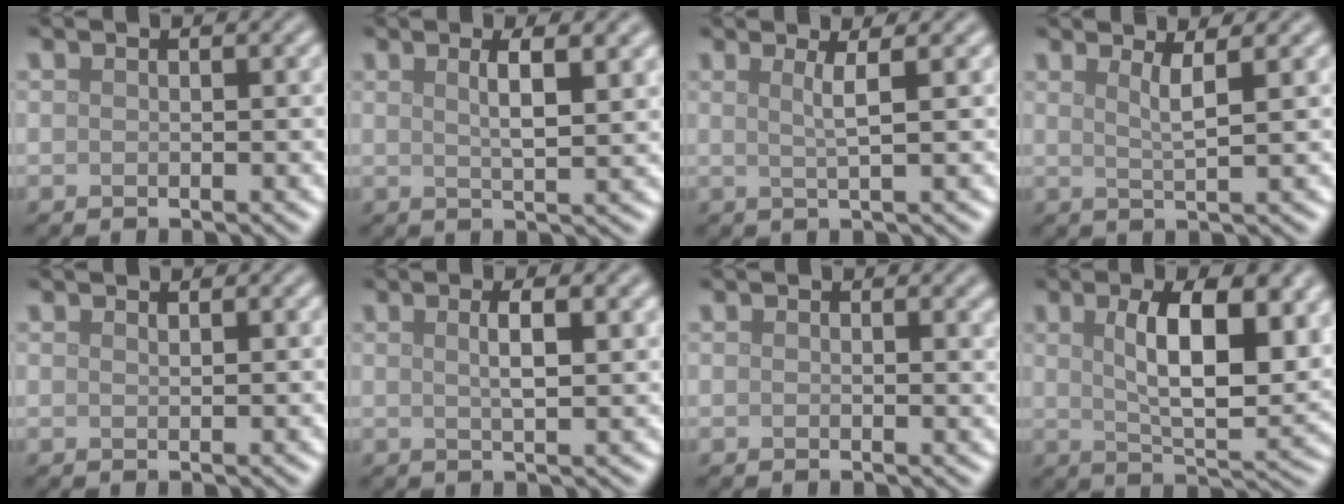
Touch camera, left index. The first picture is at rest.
{"total": 4.0, "force": [1.6, 1.0, 3.5], "torque": [-0.047, 0.004, 0.024]}
{"total": 2.2, "force": [0.7, 0.4, 2.0], "torque": [-0.034, 0.002, 0.006]}
{"total": 2.4, "force": [1.1, 0.5, 2.0], "torque": [-0.030, 0.000, 0.016]}
{"total": 0.6, "force": [0.6, 0.1, 0.1], "torque": [-0.001, 0.000, 0.012]}
{"total": 3.2, "force": [1.0, 0.8, 2.9], "torque": [-0.040, 0.006, 0.014]}
{"total": 1.2, "force": [0.7, 0.4, 0.9], "torque": [-0.005, 0.002, 0.008]}
{"total": 10.2, "force": [2.7, 3.9, 9.0], "torque": [-0.138, -0.004, 0.048]}